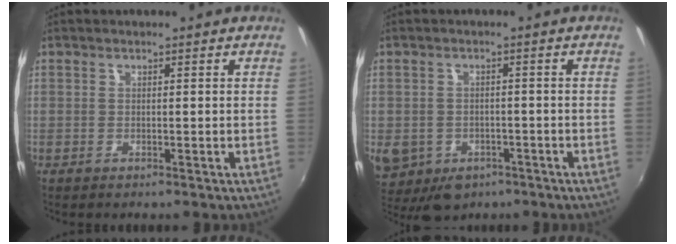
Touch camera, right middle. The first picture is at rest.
{"total": 10.2, "force": [-4.1, 8.1, 4.7], "torque": [-0.122, -0.027, -0.053]}